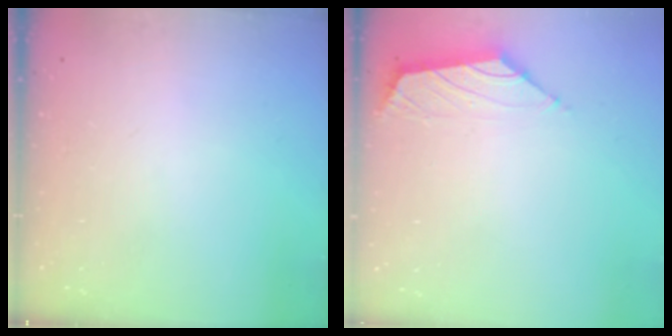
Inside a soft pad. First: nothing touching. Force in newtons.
{"total": 1.4, "press": 1.3, "slide": 0.6}